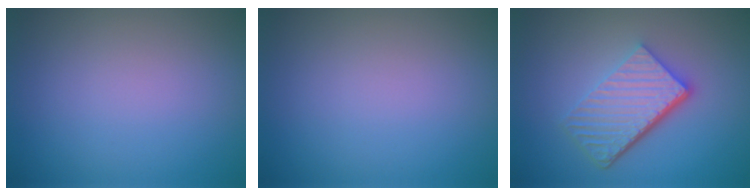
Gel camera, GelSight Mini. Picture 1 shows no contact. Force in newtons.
{"total": 0.0}
{"total": 5.8, "press": 4.0, "slide": 4.3}